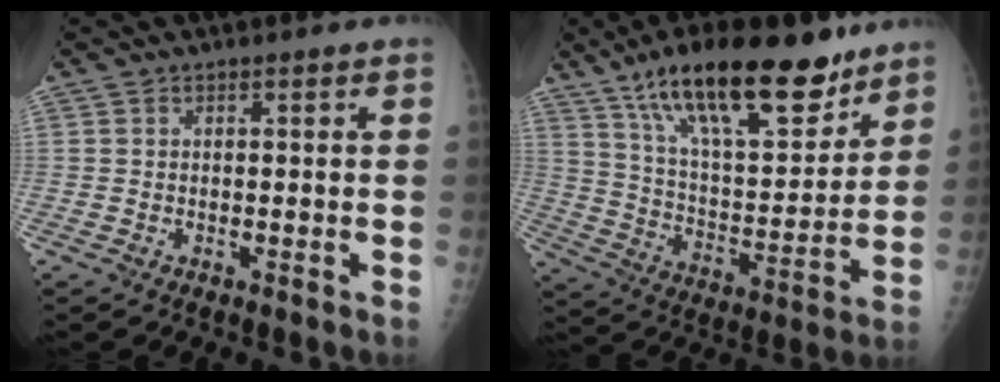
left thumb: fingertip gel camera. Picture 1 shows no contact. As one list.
[{"total": 24.2, "force": [16.2, 8.4, 15.8], "torque": [-0.223, -0.061, 0.273]}]